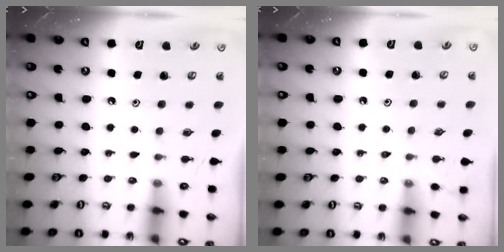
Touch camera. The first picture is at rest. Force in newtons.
{"total": 1.3, "press": 1.3, "slide": 0.3}